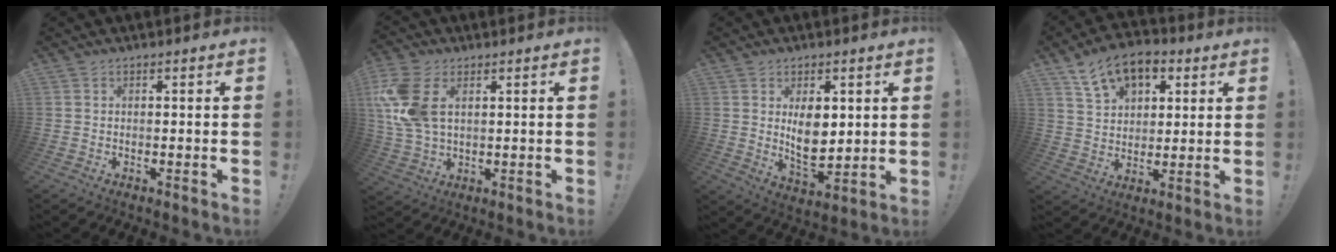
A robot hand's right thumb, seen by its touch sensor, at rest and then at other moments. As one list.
[{"total": 13.2, "force": [3.9, 8.1, 9.6], "torque": [-0.199, -0.011, 0.074]}, {"total": 9.3, "force": [2.7, 5.6, 6.9], "torque": [-0.111, -0.030, 0.049]}, {"total": 12.9, "force": [7.1, 8.3, 6.8], "torque": [-0.105, -0.030, 0.135]}]